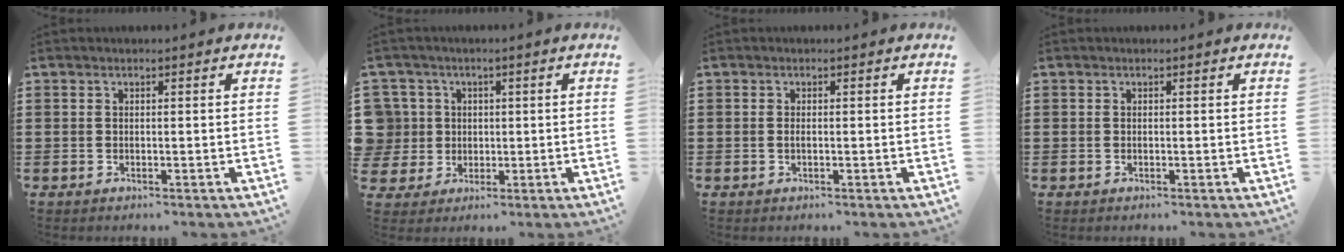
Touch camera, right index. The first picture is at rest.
{"total": 5.6, "force": [0.8, 5.5, 0.7], "torque": [-0.056, 0.012, 0.012]}
{"total": 0.7, "force": [-0.2, 0.0, 0.7], "torque": [-0.014, -0.003, -0.003]}
{"total": 0.0}